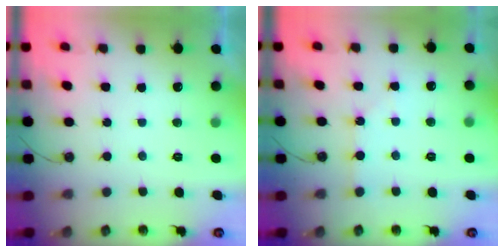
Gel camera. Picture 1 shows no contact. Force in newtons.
{"total": 1.7, "press": 1.7, "slide": 0.3}